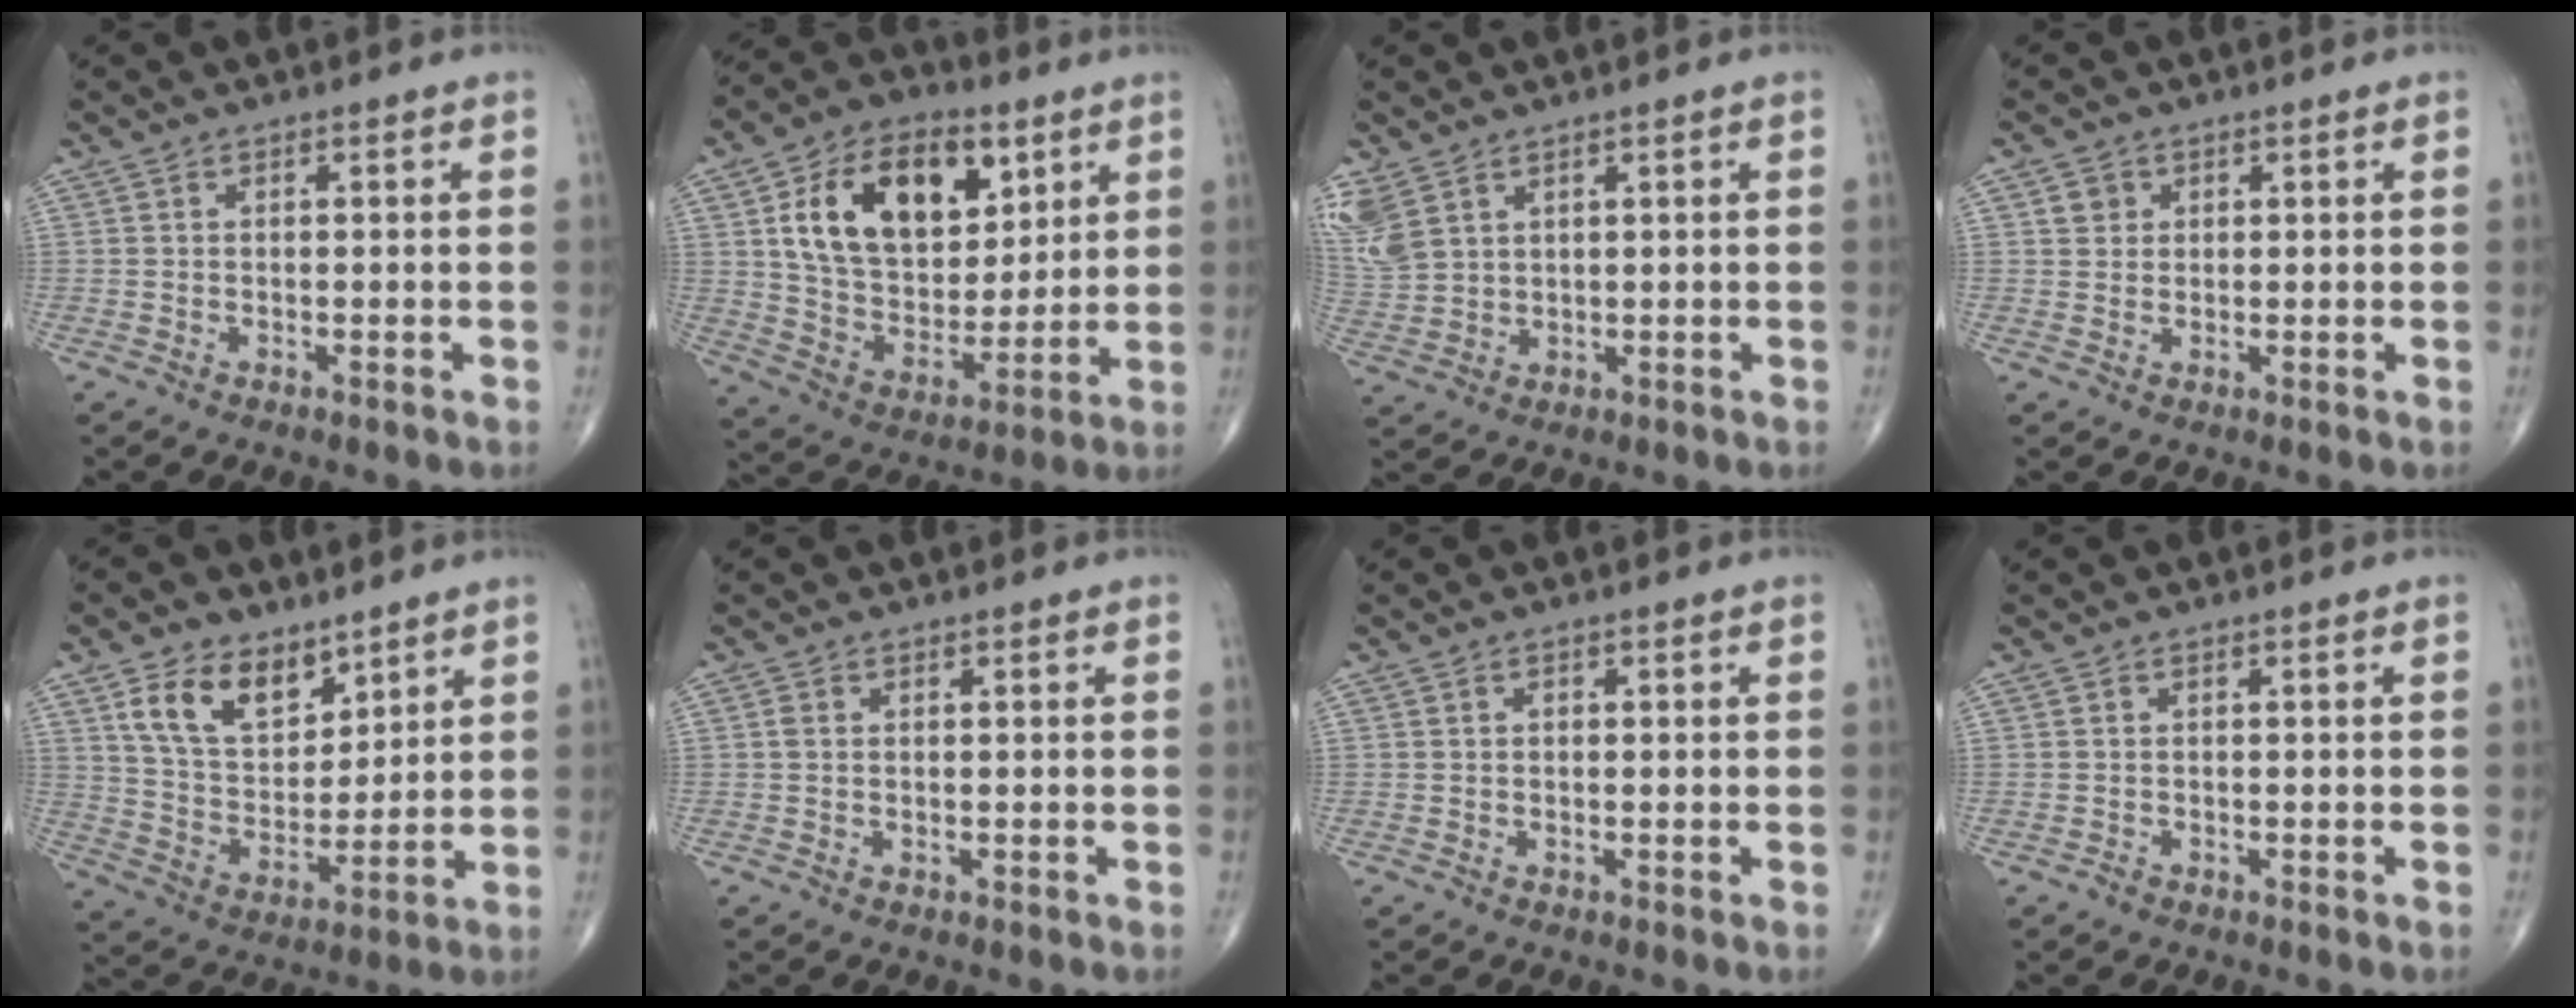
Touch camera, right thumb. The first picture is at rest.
{"total": 20.6, "force": [7.5, 13.0, 14.1], "torque": [-0.195, -0.026, 0.132]}
{"total": 9.1, "force": [4.9, 5.9, 5.0], "torque": [-0.131, -0.006, 0.113]}
{"total": 2.6, "force": [1.0, 2.3, 0.7], "torque": [-0.001, -0.005, 0.015]}
{"total": 12.4, "force": [7.2, 7.6, 6.7], "torque": [-0.089, -0.044, 0.141]}
{"total": 0.8, "force": [0.1, 0.6, 0.5], "torque": [-0.010, 0.000, 0.000]}
{"total": 0.6, "force": [0.0, 0.5, 0.3], "torque": [-0.002, 0.002, -0.002]}
{"total": 0.7, "force": [-0.5, 0.5, 0.2], "torque": [-0.003, 0.000, -0.013]}